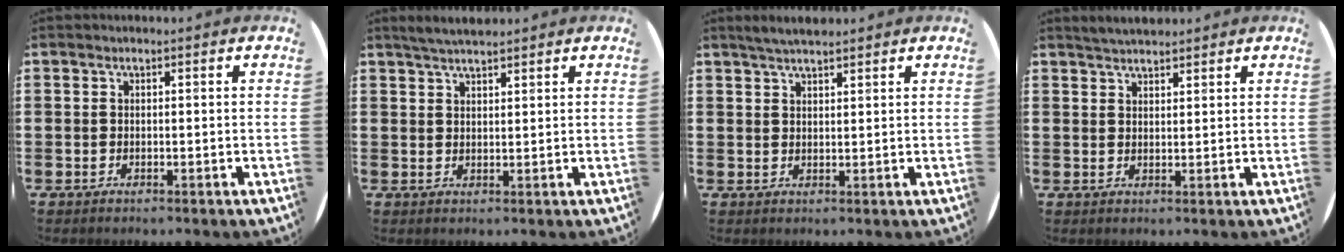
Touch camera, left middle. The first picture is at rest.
{"total": 2.9, "force": [2.8, 0.3, 0.9], "torque": [-0.023, 0.000, 0.052]}
{"total": 2.8, "force": [2.6, 0.4, 0.9], "torque": [-0.024, 0.001, 0.048]}
{"total": 2.7, "force": [2.6, 0.5, 0.3], "torque": [-0.011, 0.000, 0.050]}